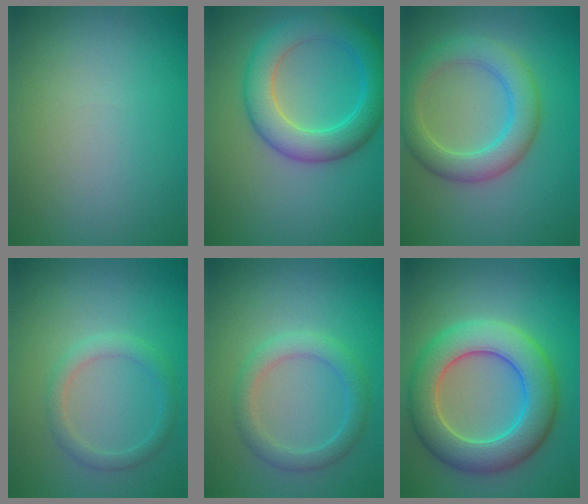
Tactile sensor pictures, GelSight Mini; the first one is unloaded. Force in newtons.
{"total": 6.0, "press": 6.0, "slide": 0.1}
{"total": 4.9, "press": 4.9, "slide": 0.2}
{"total": 2.0, "press": 2.0, "slide": 0.0}
{"total": 2.9, "press": 2.9, "slide": 0.1}
{"total": 8.2, "press": 8.2, "slide": 0.4}